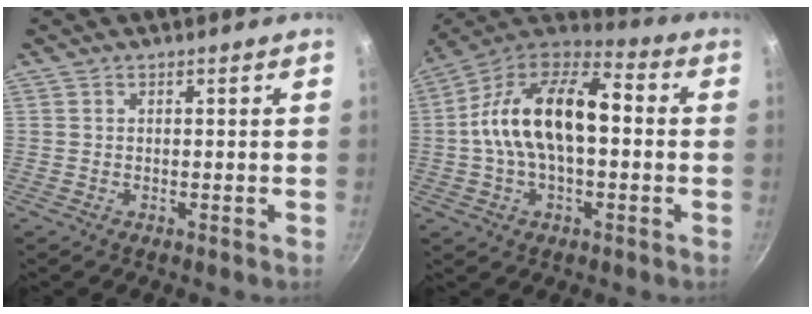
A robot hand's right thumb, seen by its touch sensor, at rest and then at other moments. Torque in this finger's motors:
{"motor_torque": [2.50, 2.51, 0.41, -0.10, 0.23]}